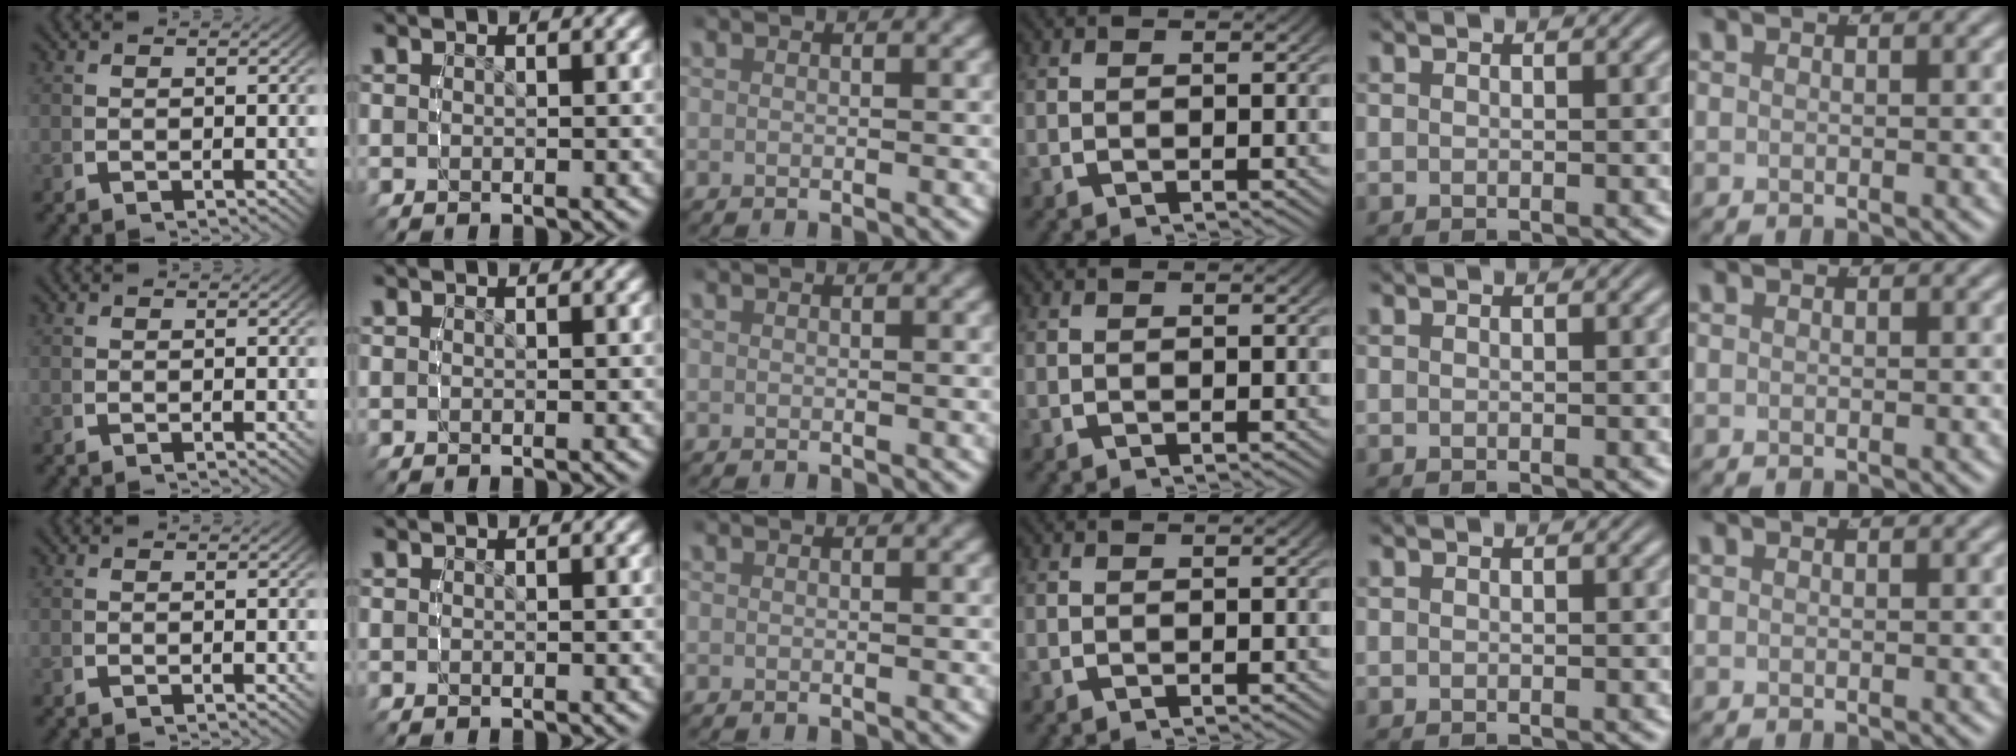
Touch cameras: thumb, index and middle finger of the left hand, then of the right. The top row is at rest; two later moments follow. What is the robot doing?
{"motion": "lift_and_place", "object": "tape"}